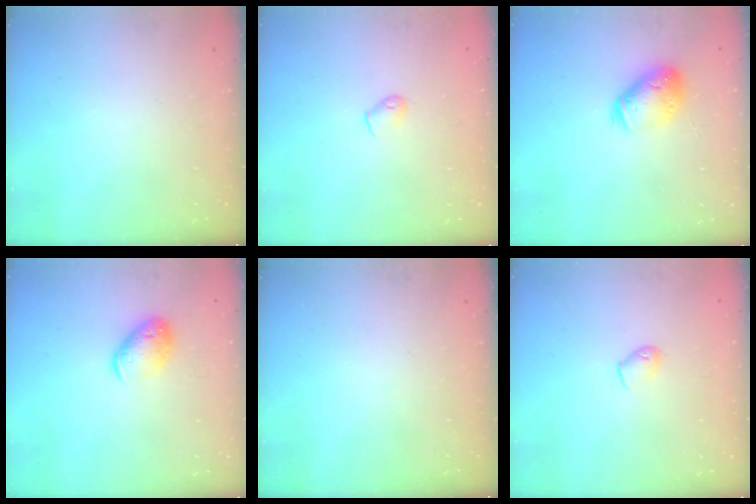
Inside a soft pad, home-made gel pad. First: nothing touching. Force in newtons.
{"total": 4.6, "press": 4.5, "slide": 1.0}
{"total": 12.3, "press": 12.2, "slide": 1.9}
{"total": 10.5, "press": 10.4, "slide": 1.5}
{"total": 0.0}
{"total": 4.1, "press": 4.0, "slide": 0.8}